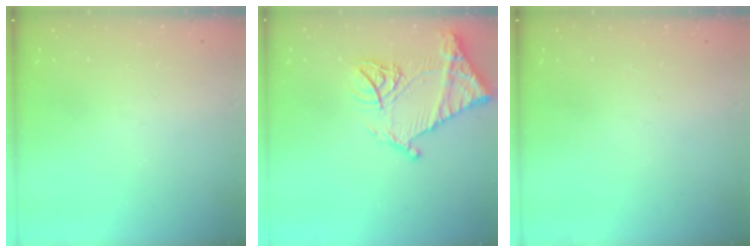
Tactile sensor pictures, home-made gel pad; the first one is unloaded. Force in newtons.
{"total": 17.2, "press": 17.1, "slide": 1.7}
{"total": 0.0}